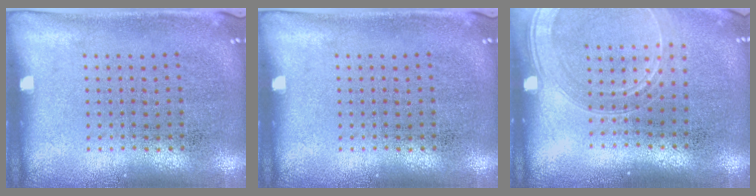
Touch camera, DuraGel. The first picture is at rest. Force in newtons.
{"total": 0.0}
{"total": 1.7, "press": 1.6, "slide": 0.6}